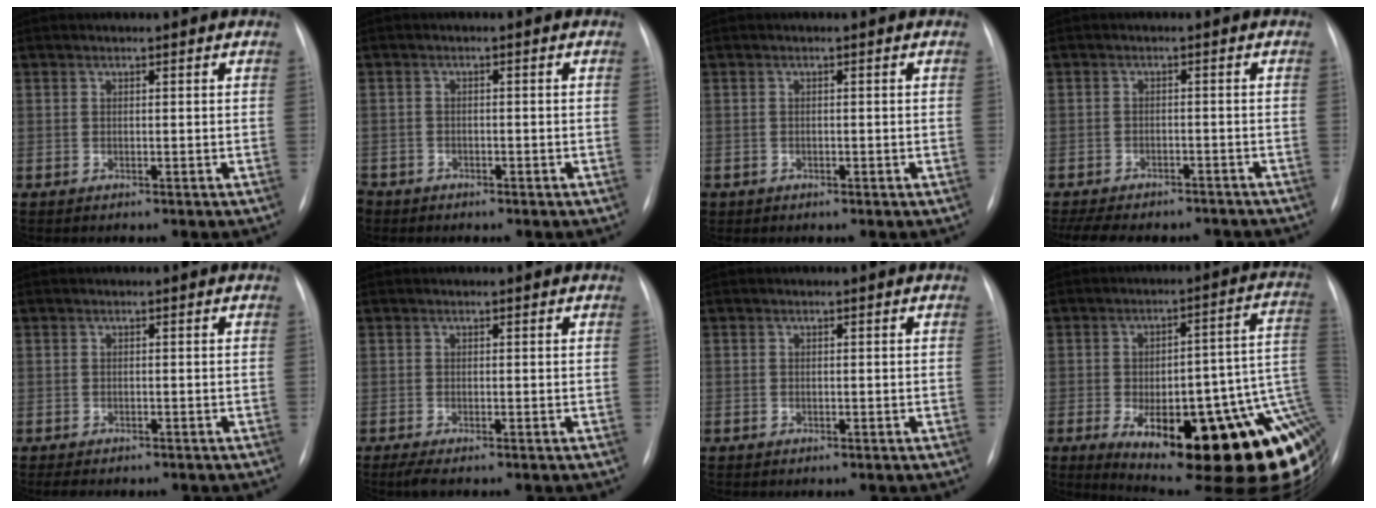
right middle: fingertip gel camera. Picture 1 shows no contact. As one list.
[{"total": 4.1, "force": [-2.9, 2.8, 0.8], "torque": [-0.024, 0.000, -0.049]}, {"total": 0.9, "force": [-0.4, 0.8, 0.2], "torque": [-0.006, 0.002, -0.002]}, {"total": 12.0, "force": [-10.2, 4.6, 4.4], "torque": [-0.083, 0.004, -0.131]}, {"total": 3.2, "force": [-2.5, 1.4, 1.4], "torque": [-0.023, -0.004, -0.027]}, {"total": 1.5, "force": [-1.1, 0.2, 1.1], "torque": [-0.027, -0.008, -0.022]}, {"total": 0.6, "force": [-0.3, 0.5, 0.0], "torque": [-0.006, 0.002, -0.005]}, {"total": 30.6, "force": [-10.1, 7.7, 27.9], "torque": [-0.243, 0.008, -0.128]}]